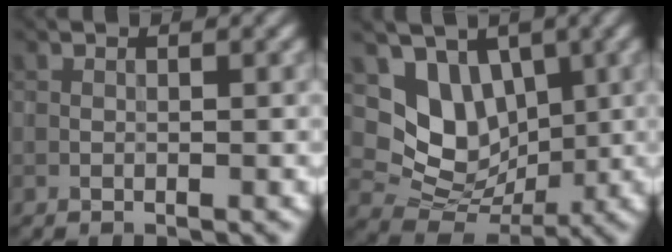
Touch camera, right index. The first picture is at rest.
{"total": 5.7, "force": [1.9, 4.6, 2.8], "torque": [-0.044, -0.014, 0.033]}